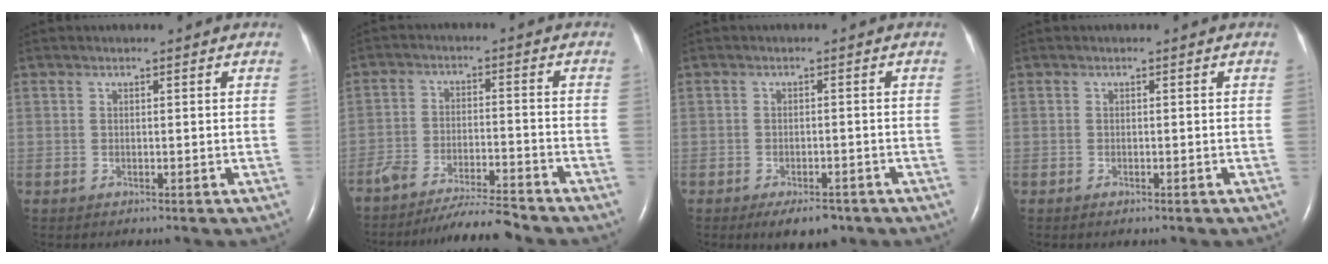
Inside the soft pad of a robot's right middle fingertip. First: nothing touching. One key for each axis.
{"total": 9.2, "fx": -8.7, "fy": -0.3, "fz": 3.0, "tx": -0.043, "ty": -0.013, "tz": -0.148}
{"total": 4.8, "fx": -3.4, "fy": 1.9, "fz": 2.8, "tx": -0.039, "ty": -0.003, "tz": -0.045}
{"total": 0.6, "fx": -0.4, "fy": 0.2, "fz": 0.4, "tx": -0.008, "ty": -0.001, "tz": -0.003}